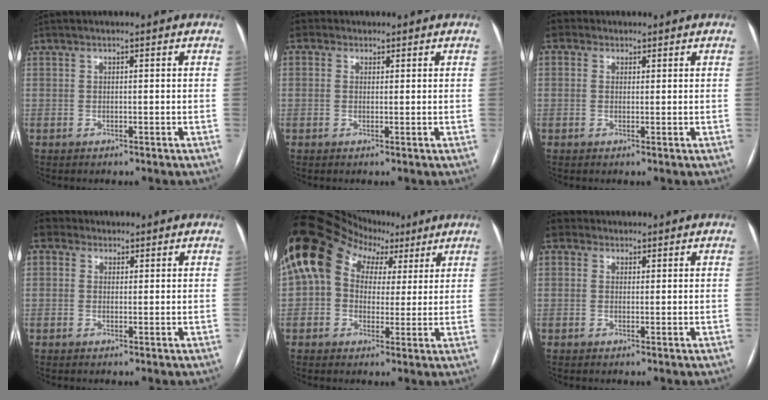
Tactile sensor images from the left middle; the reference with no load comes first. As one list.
[{"total": 1.5, "force": [-1.1, 1.1, -0.2], "torque": [-0.009, 0.022, -0.005]}, {"total": 1.5, "force": [-0.9, 1.3, 0.0], "torque": [-0.014, 0.024, 0.001]}, {"total": 1.9, "force": [-0.1, 1.9, 0.3], "torque": [-0.021, 0.031, 0.017]}, {"total": 14.2, "force": [4.4, 11.2, 7.6], "torque": [-0.161, 0.084, 0.085]}, {"total": 1.7, "force": [-0.6, 1.6, 0.2], "torque": [-0.018, 0.026, 0.007]}]